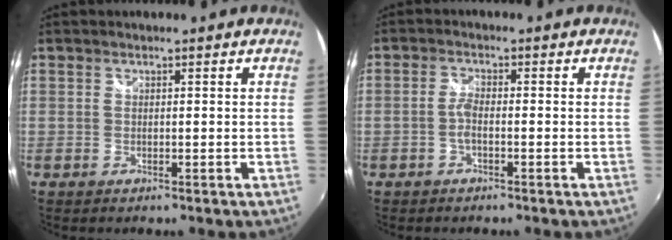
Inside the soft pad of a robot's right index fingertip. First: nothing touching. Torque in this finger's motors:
{"motor_torque": [0.44, -0.07, 0.17, 0.06]}